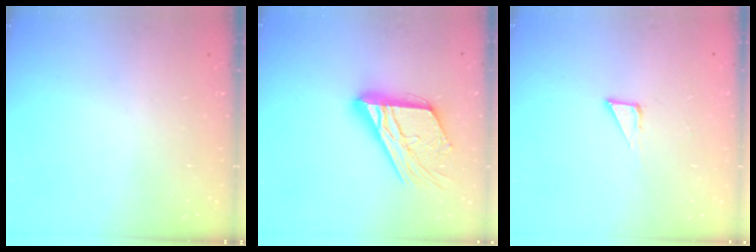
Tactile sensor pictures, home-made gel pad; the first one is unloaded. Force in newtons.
{"total": 19.3, "press": 19.2, "slide": 1.8}
{"total": 5.8, "press": 5.8, "slide": 0.2}